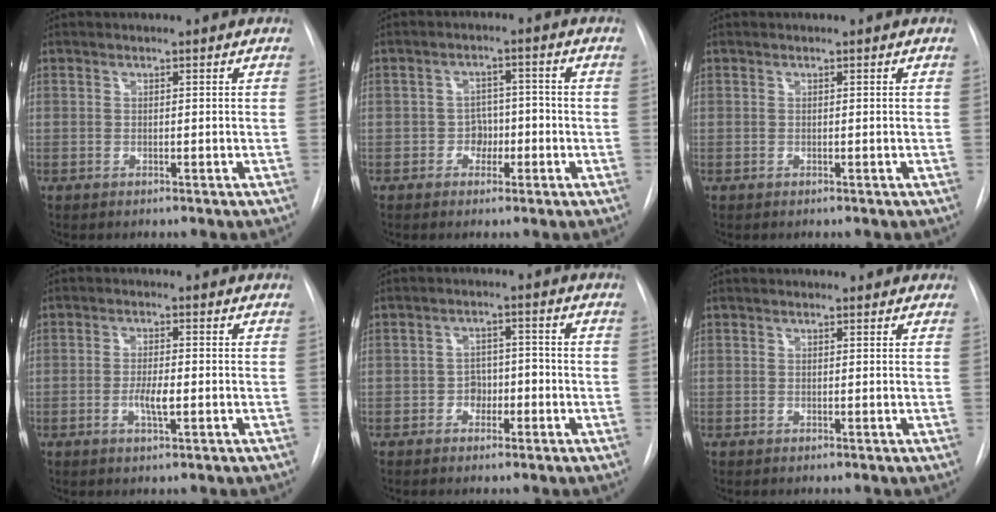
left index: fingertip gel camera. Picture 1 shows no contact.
{"total": 3.4, "force": [-1.2, 2.6, 1.9], "torque": [-0.020, 0.010, -0.020]}
{"total": 0.0}
{"total": 3.3, "force": [-0.8, 0.7, 3.1], "torque": [-0.059, -0.002, -0.013]}
{"total": 3.7, "force": [-1.3, 2.8, 2.1], "torque": [-0.024, 0.013, -0.020]}
{"total": 2.6, "force": [2.3, 1.1, 0.6], "torque": [-0.003, 0.010, 0.015]}